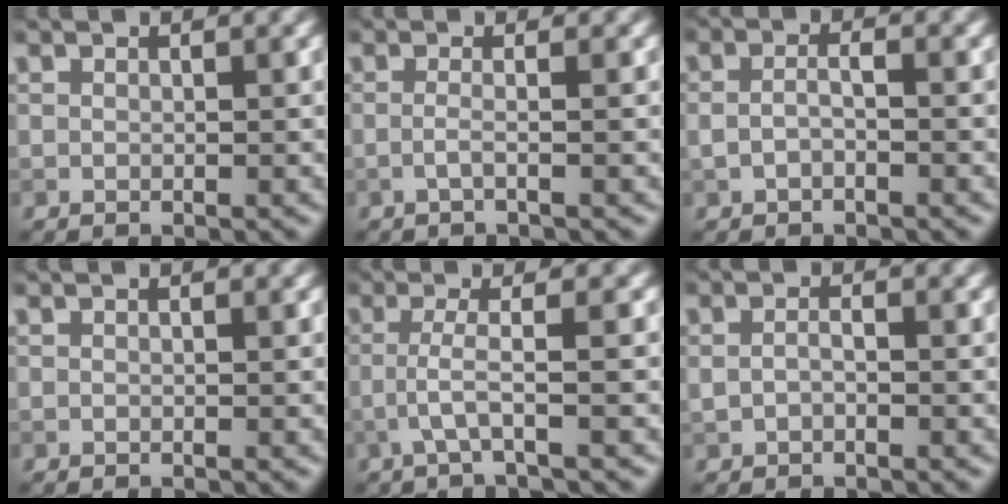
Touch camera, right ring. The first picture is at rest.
{"total": 1.8, "force": [-0.3, 0.6, 1.7], "torque": [-0.022, -0.002, -0.015]}
{"total": 1.5, "force": [-0.4, 0.6, 1.3], "torque": [-0.031, 0.004, -0.014]}
{"total": 0.0}
{"total": 2.9, "force": [-0.7, 0.2, 2.8], "torque": [-0.054, 0.008, -0.023]}
{"total": 1.2, "force": [-0.2, 0.8, 1.0], "torque": [-0.024, 0.002, -0.006]}